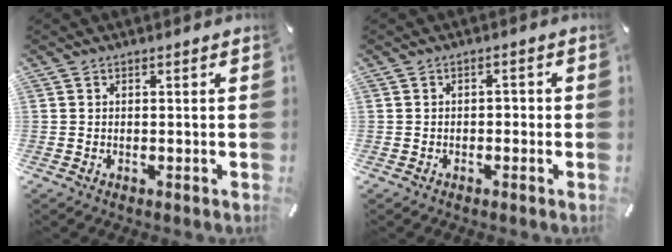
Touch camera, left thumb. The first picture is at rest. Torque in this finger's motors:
{"motor_torque": [0.01, 0.01, -0.05, 0.11, 0.00]}